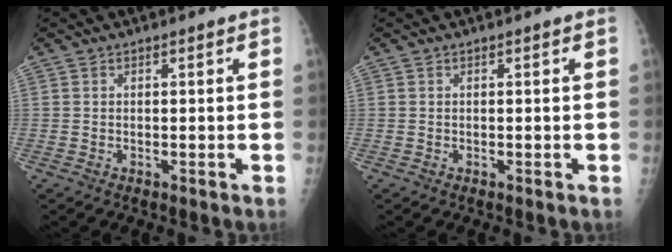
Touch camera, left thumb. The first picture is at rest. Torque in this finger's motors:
{"motor_torque": [-0.21, -0.22, 0.09, -0.09, 0.00]}